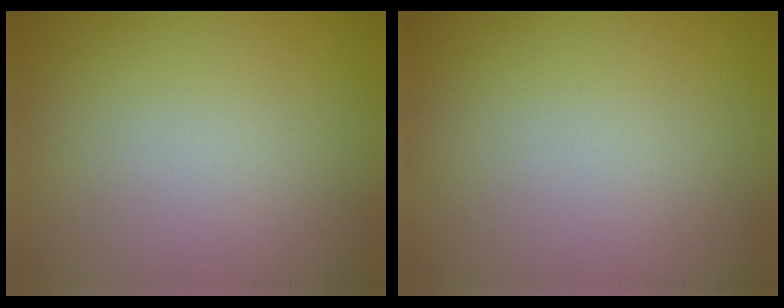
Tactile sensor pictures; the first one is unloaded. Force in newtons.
{"total": 0.0}